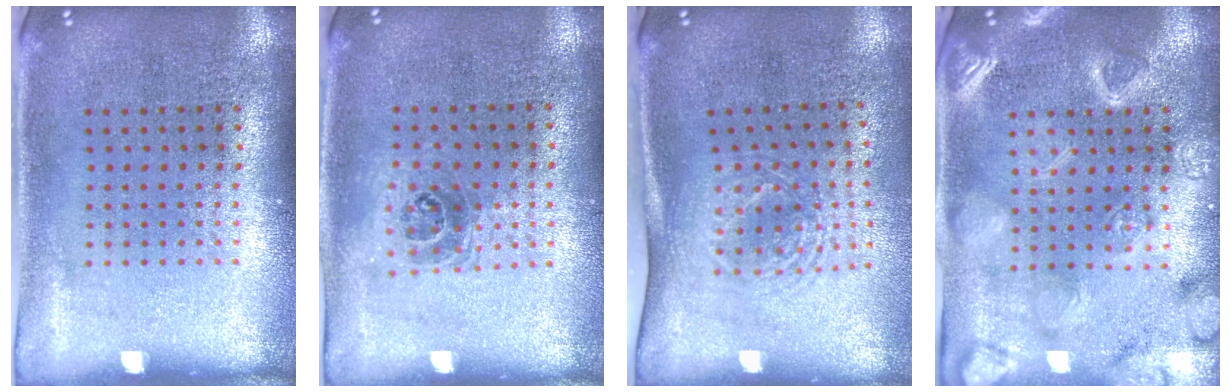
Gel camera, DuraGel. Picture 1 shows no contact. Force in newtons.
{"total": 1.0, "press": 0.9, "slide": 0.5}
{"total": 1.6, "press": 1.3, "slide": 1.0}
{"total": 3.2, "press": 3.1, "slide": 0.9}